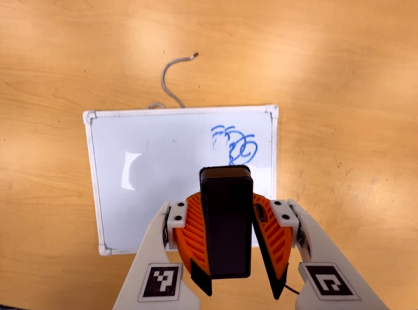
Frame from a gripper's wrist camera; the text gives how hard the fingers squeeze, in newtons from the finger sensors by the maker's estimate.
{"total": 8.9, "left": 9.1, "right": 8.6}